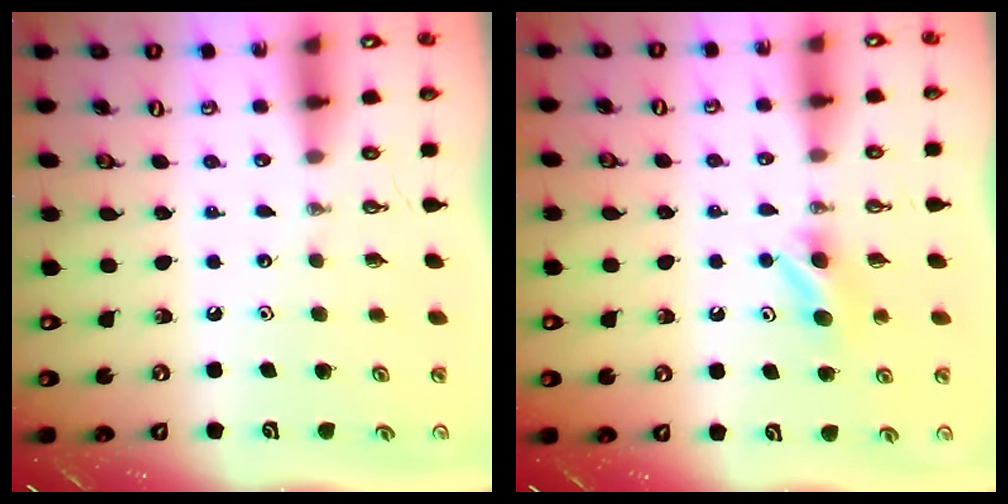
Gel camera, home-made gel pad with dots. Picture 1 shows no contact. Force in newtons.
{"total": 4.5, "press": 3.9, "slide": 2.4}